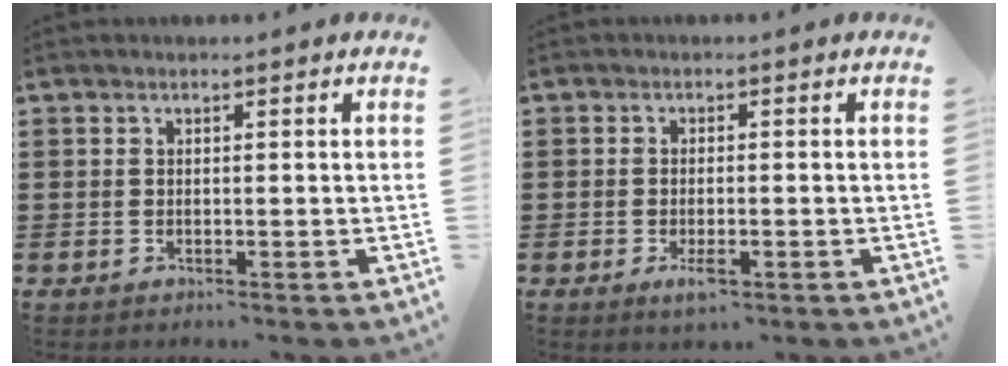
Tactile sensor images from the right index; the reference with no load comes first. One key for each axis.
{"total": 2.4, "fx": -1.0, "fy": 0.7, "fz": 2.1, "tx": -0.042, "ty": -0.005, "tz": -0.019}